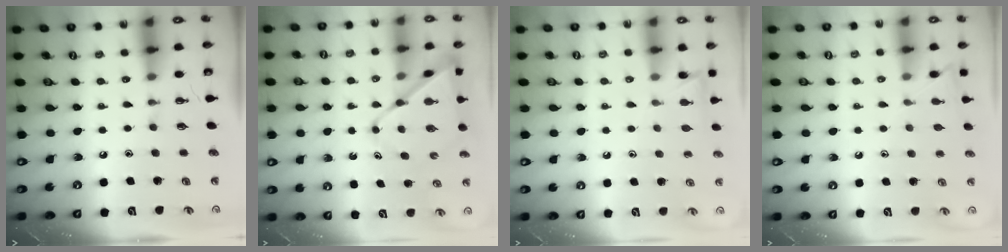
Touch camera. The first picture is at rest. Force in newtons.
{"total": 10.1, "press": 10.1, "slide": 1.0}
{"total": 6.1, "press": 6.1, "slide": 0.5}
{"total": 6.9, "press": 6.9, "slide": 0.8}